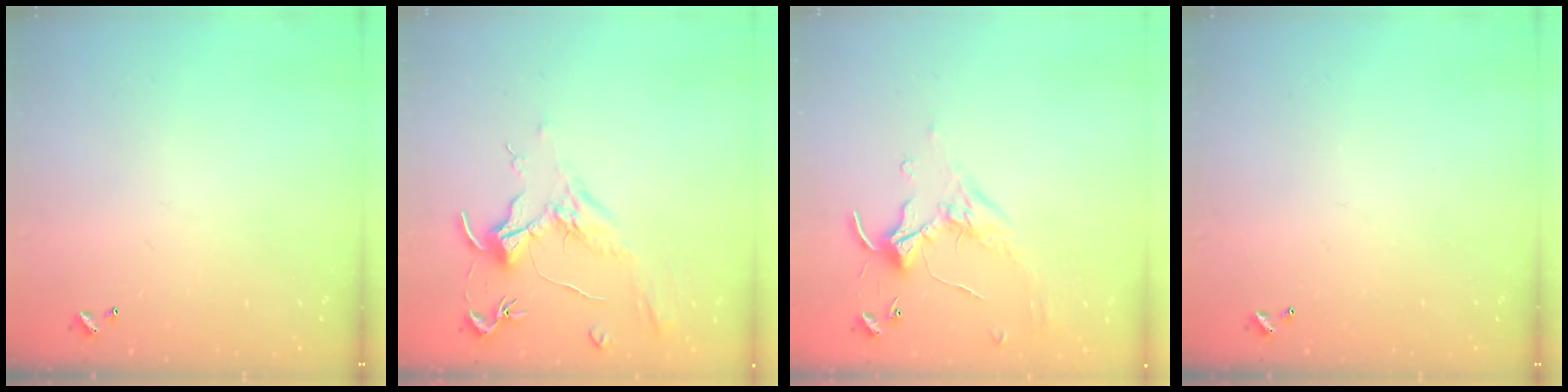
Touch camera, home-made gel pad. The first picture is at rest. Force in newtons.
{"total": 1.9, "press": 1.7, "slide": 0.9}
{"total": 0.0}
{"total": 0.0}